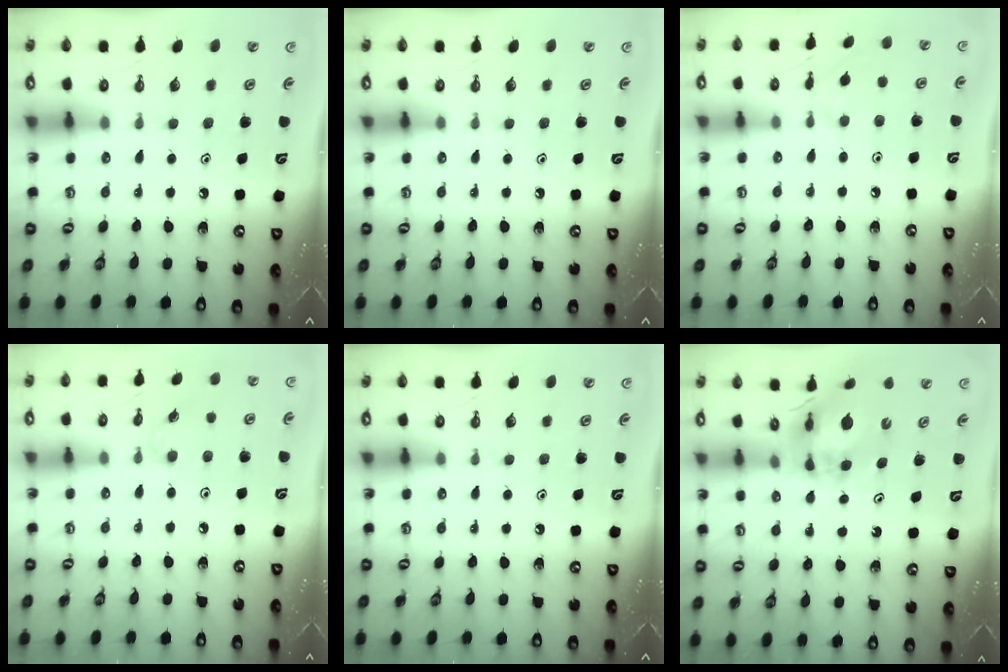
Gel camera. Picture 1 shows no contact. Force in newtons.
{"total": 0.0}
{"total": 2.1, "press": 2.1, "slide": 0.4}
{"total": 2.5, "press": 2.4, "slide": 0.4}
{"total": 0.0}
{"total": 11.5, "press": 11.4, "slide": 1.3}